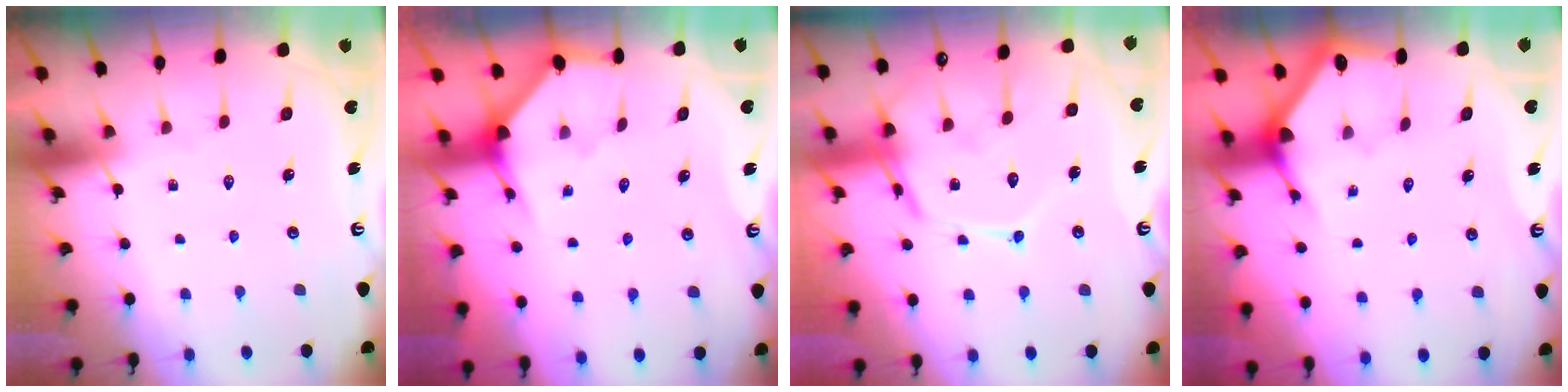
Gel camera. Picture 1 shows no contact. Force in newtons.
{"total": 4.8, "press": 4.7, "slide": 0.3}
{"total": 14.2, "press": 14.1, "slide": 1.4}
{"total": 3.3, "press": 3.3, "slide": 0.2}